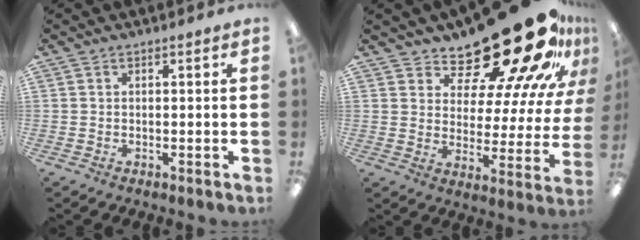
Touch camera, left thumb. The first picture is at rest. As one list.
[{"total": 25.9, "force": [19.2, 9.2, 14.8], "torque": [-0.194, -0.136, 0.315]}]